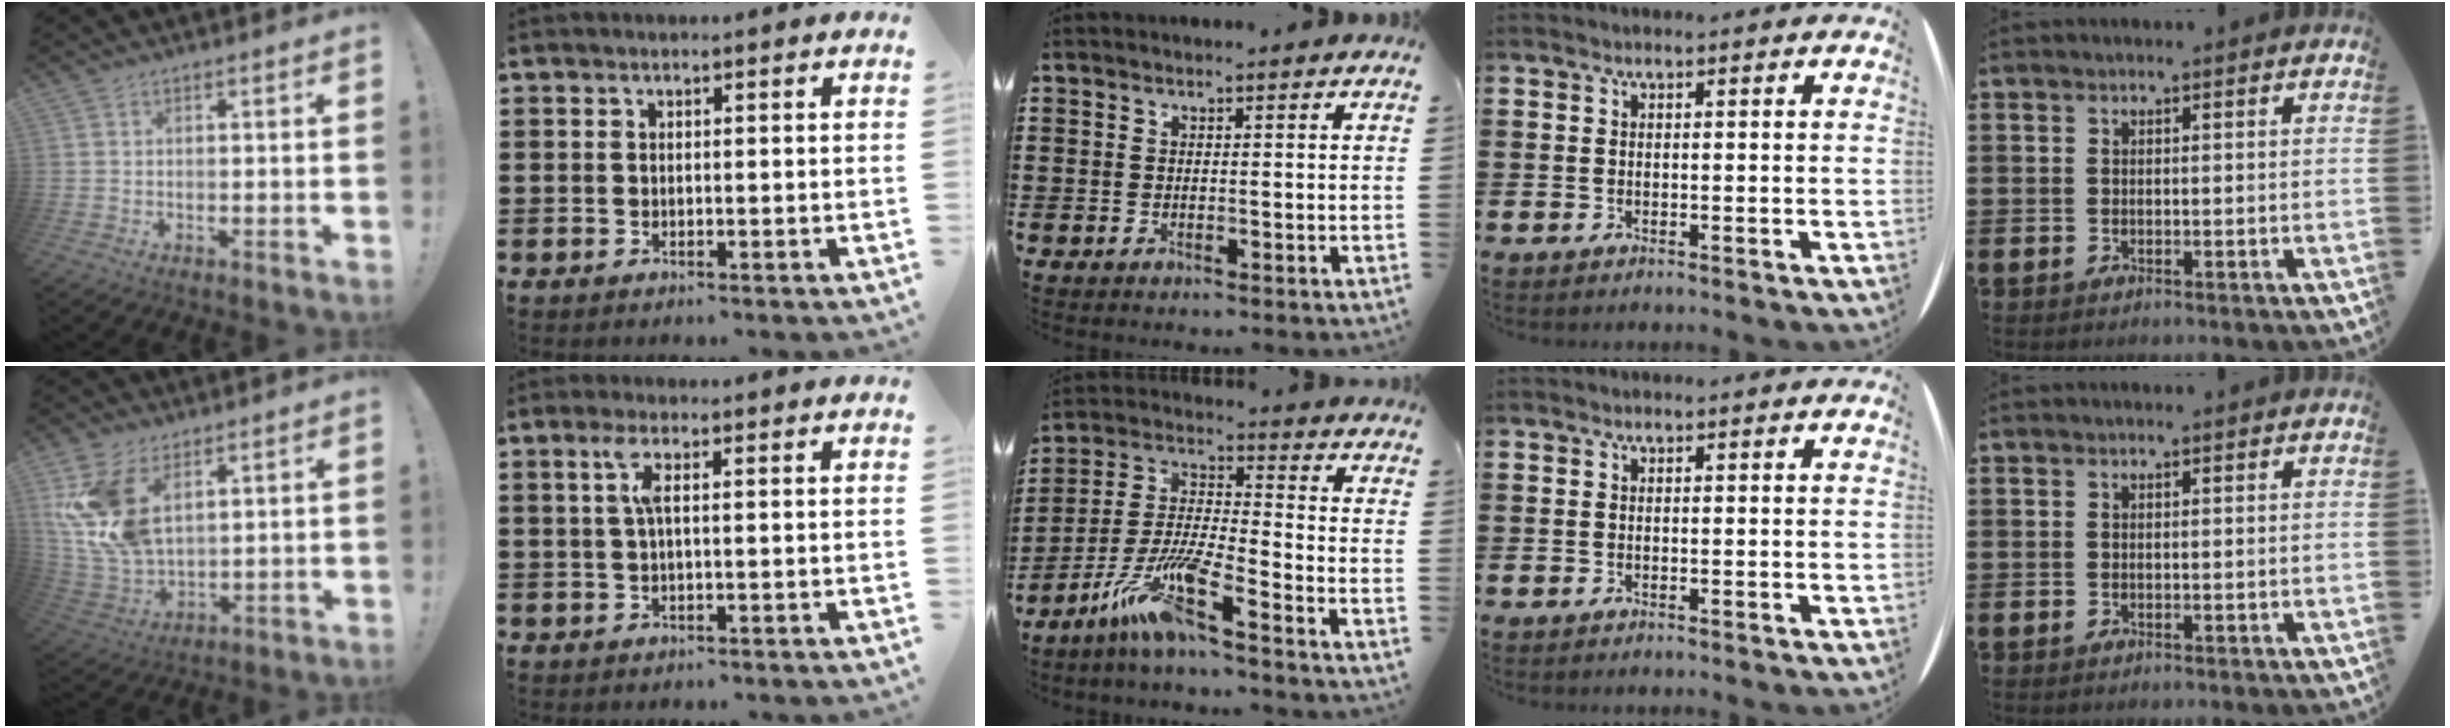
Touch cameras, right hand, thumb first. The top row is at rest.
{"thumb": {"total": 15.0, "force": [6.2, 9.3, 10.0], "torque": [-0.202, -0.036, 0.122]}, "index": {"total": 2.8, "force": [0.5, 0.4, 2.8], "torque": [-0.057, 0.003, 0.005]}, "middle": {"total": 10.3, "force": [-7.4, 0.5, 7.2], "torque": [-0.173, -0.018, -0.152]}}